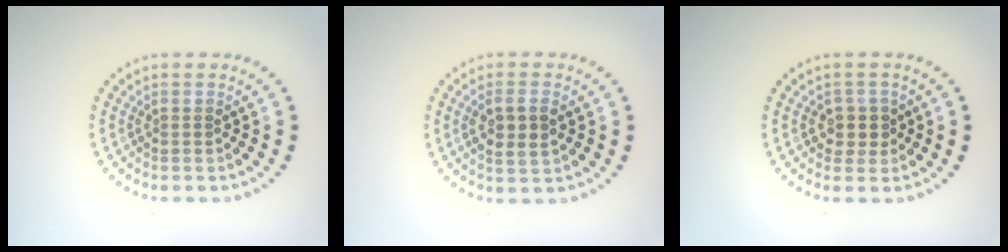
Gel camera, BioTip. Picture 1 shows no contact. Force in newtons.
{"total": 2.9, "press": 2.8, "slide": 0.8}
{"total": 2.1, "press": 1.9, "slide": 0.9}